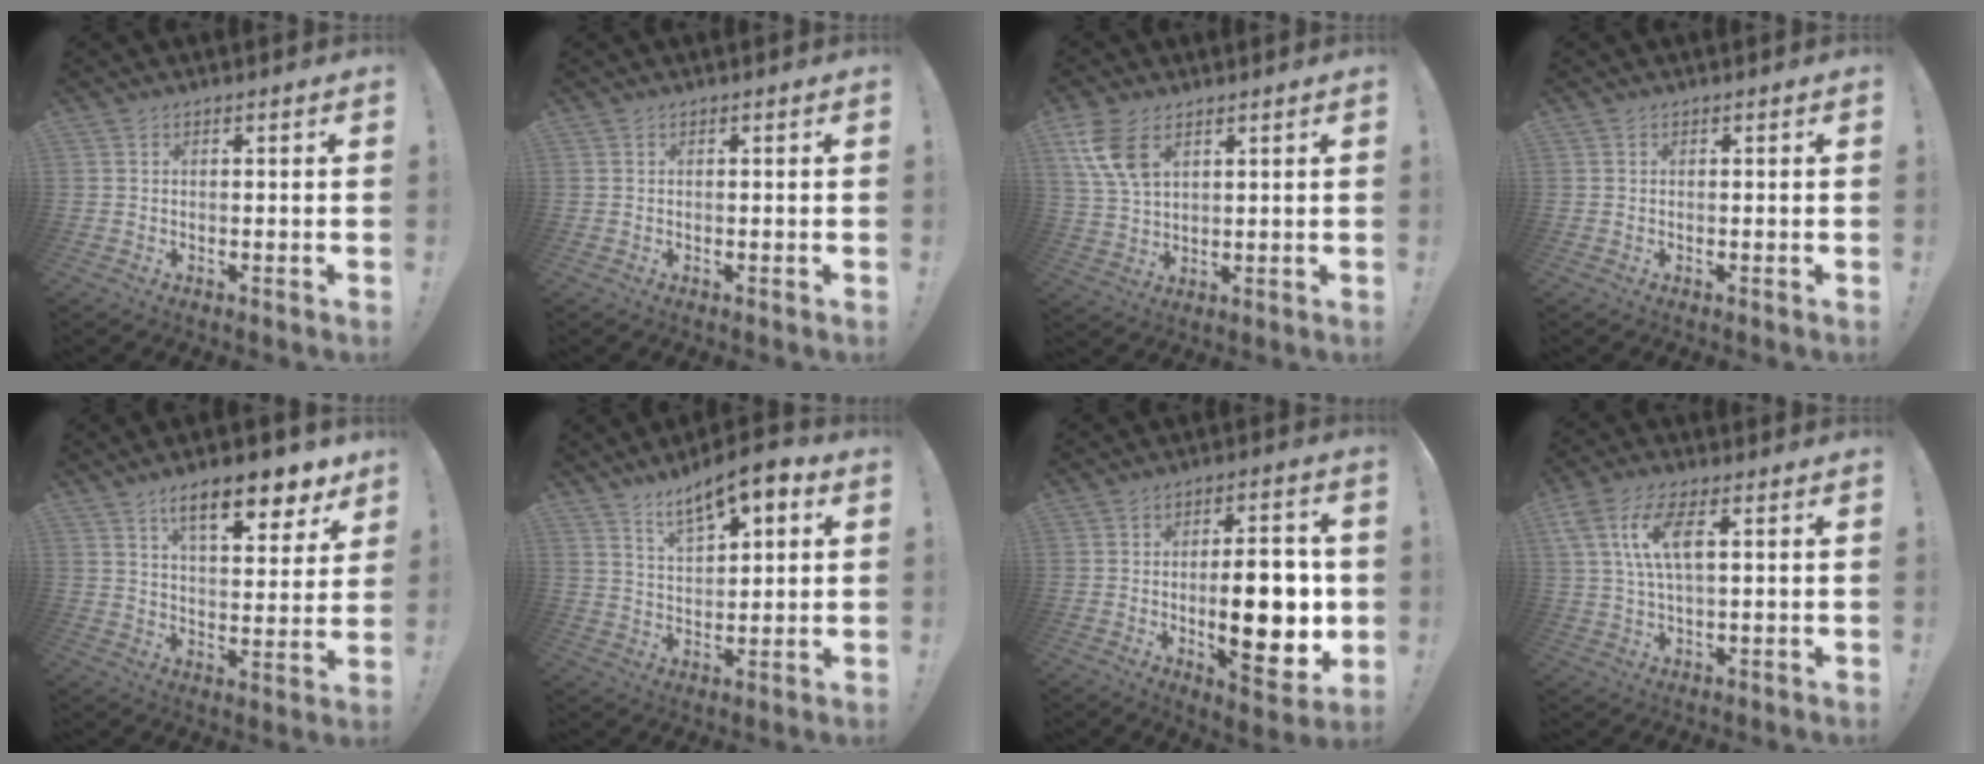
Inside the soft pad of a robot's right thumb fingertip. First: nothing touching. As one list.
[{"total": 0.0}, {"total": 10.1, "force": [4.9, 5.8, 6.7], "torque": [-0.131, -0.012, 0.093]}, {"total": 0.0}, {"total": 14.4, "force": [8.8, 4.6, 10.4], "torque": [-0.146, -0.048, 0.141]}, {"total": 10.3, "force": [6.7, 3.9, 6.7], "torque": [-0.105, -0.036, 0.117]}, {"total": 18.5, "force": [-1.7, 7.0, 17.0], "torque": [-0.239, -0.005, -0.023]}, {"total": 11.4, "force": [3.4, 5.0, 9.7], "torque": [-0.195, 0.000, 0.060]}]